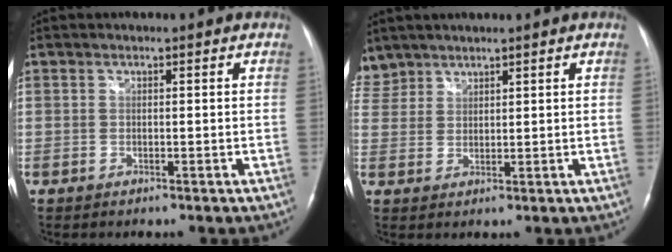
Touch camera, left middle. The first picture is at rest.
{"total": 4.9, "force": [4.1, 2.7, -0.1], "torque": [0.002, 0.012, 0.090]}